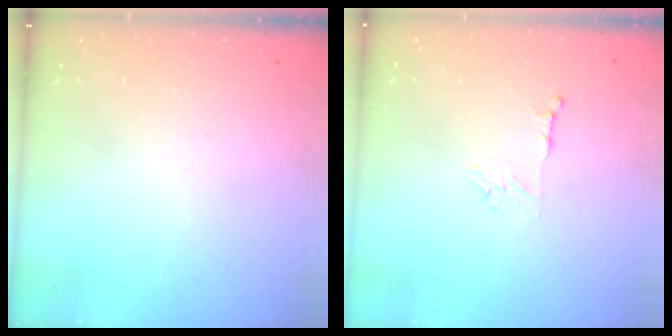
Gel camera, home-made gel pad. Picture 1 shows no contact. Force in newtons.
{"total": 5.2, "press": 5.2, "slide": 0.4}